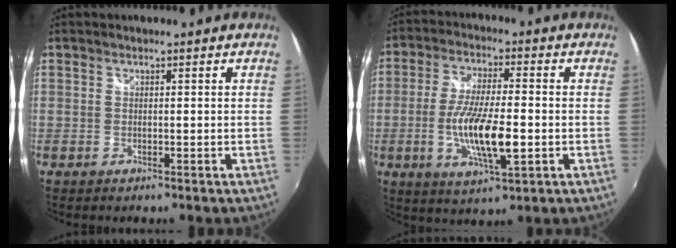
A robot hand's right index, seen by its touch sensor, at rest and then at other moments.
{"total": 12.0, "force": [-2.7, 2.9, 11.4], "torque": [-0.217, -0.014, -0.050]}